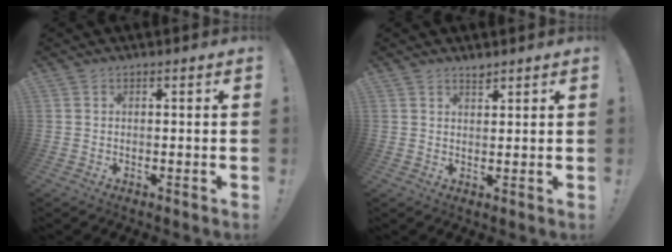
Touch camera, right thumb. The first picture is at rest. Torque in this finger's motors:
{"motor_torque": [-0.19, -0.09, 0.10, -0.03, 0.00]}